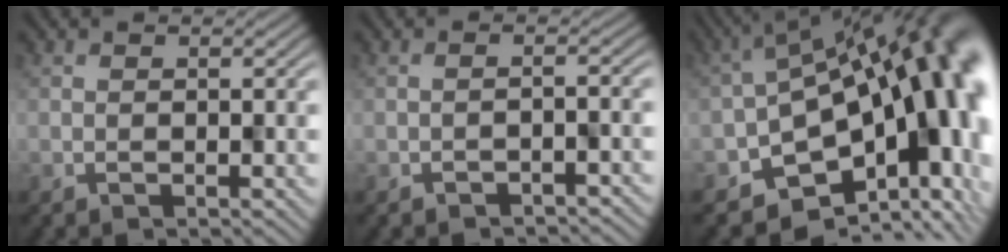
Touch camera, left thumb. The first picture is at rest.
{"total": 1.5, "force": [-1.4, -0.1, -0.6], "torque": [0.014, 0.007, -0.024]}
{"total": 15.2, "force": [-4.0, 9.0, 11.6], "torque": [-0.120, -0.014, -0.067]}